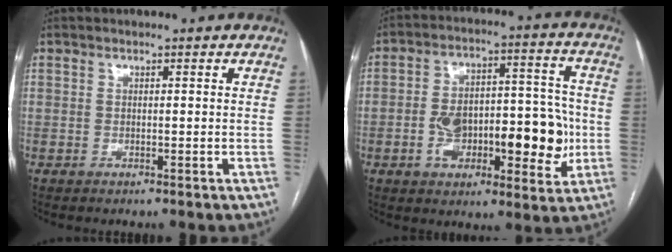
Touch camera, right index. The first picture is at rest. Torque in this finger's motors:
{"motor_torque": [0.44, -0.06, 0.57, 0.11]}